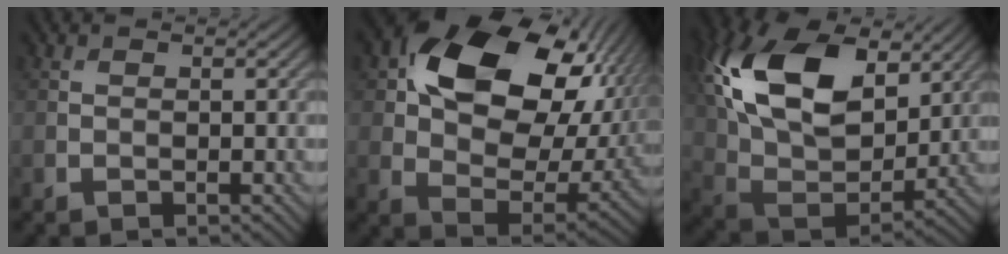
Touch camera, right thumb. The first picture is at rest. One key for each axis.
{"total": 17.7, "fx": 5.5, "fy": 11.9, "fz": 11.8, "tx": -0.194, "ty": -0.007, "tz": 0.108}
{"total": 18.0, "fx": 6.9, "fy": 10.8, "fz": 12.7, "tx": -0.281, "ty": 0.025, "tz": 0.122}